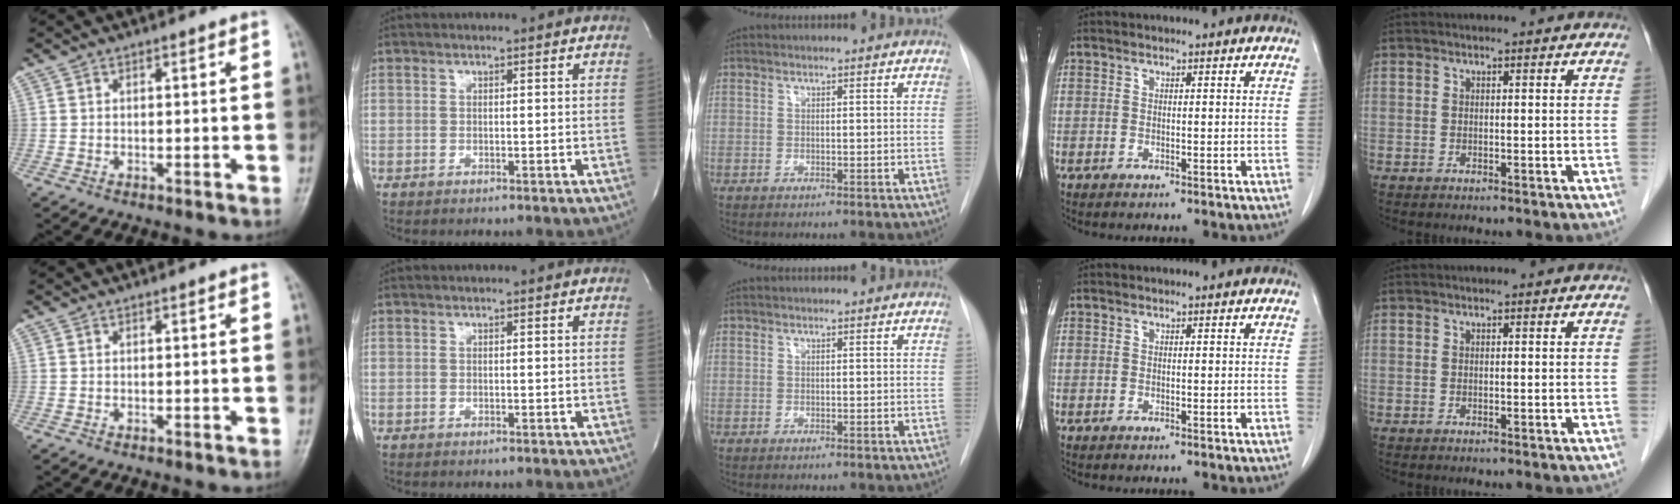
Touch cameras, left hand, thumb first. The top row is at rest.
{}